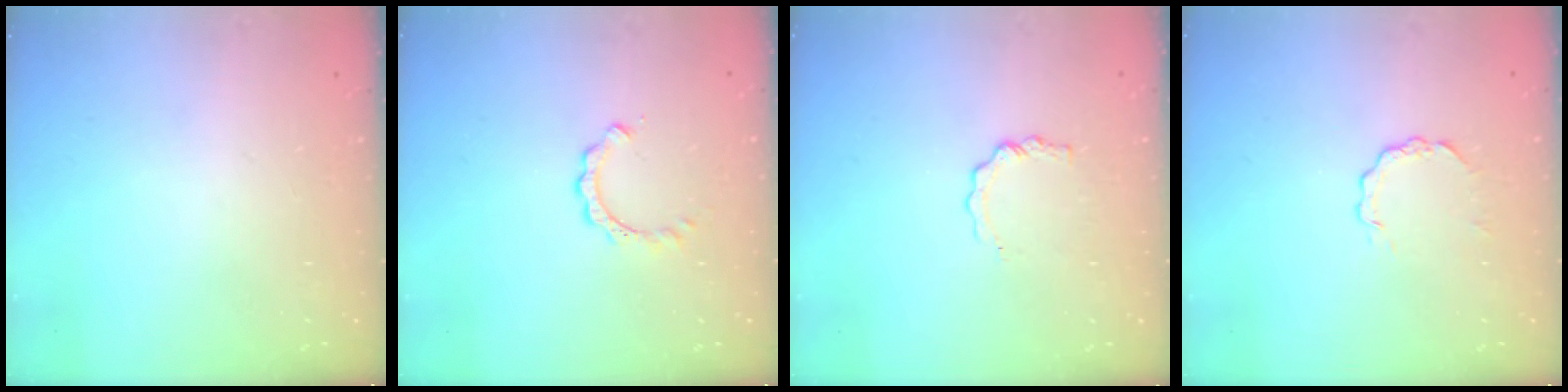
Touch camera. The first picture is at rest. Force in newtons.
{"total": 3.9, "press": 3.9, "slide": 0.5}
{"total": 3.5, "press": 3.5, "slide": 0.3}
{"total": 2.7, "press": 2.7, "slide": 0.3}